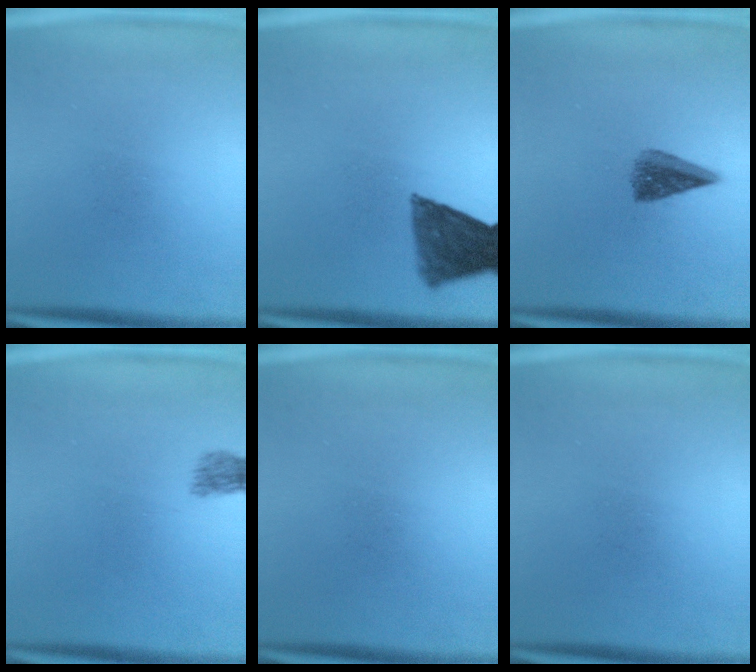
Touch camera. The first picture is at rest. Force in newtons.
{"total": 9.4}
{"total": 4.5}
{"total": 2.1}
{"total": 0.0}
{"total": 0.0}